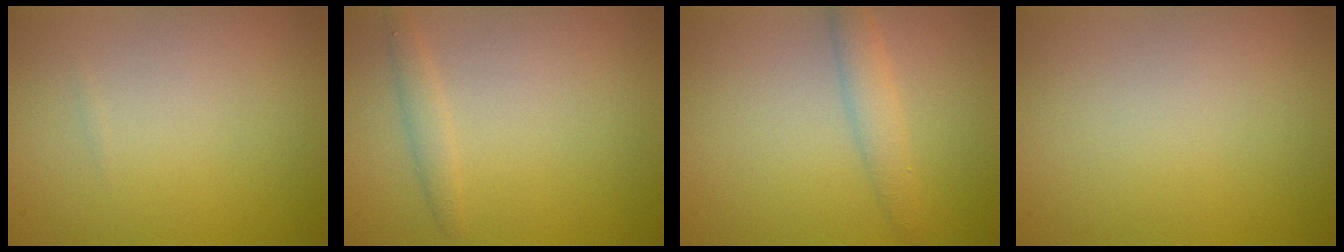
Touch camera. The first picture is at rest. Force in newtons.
{"total": 1.3, "press": 1.3, "slide": 0.0}
{"total": 2.2, "press": 2.2, "slide": 0.1}
{"total": 0.0}